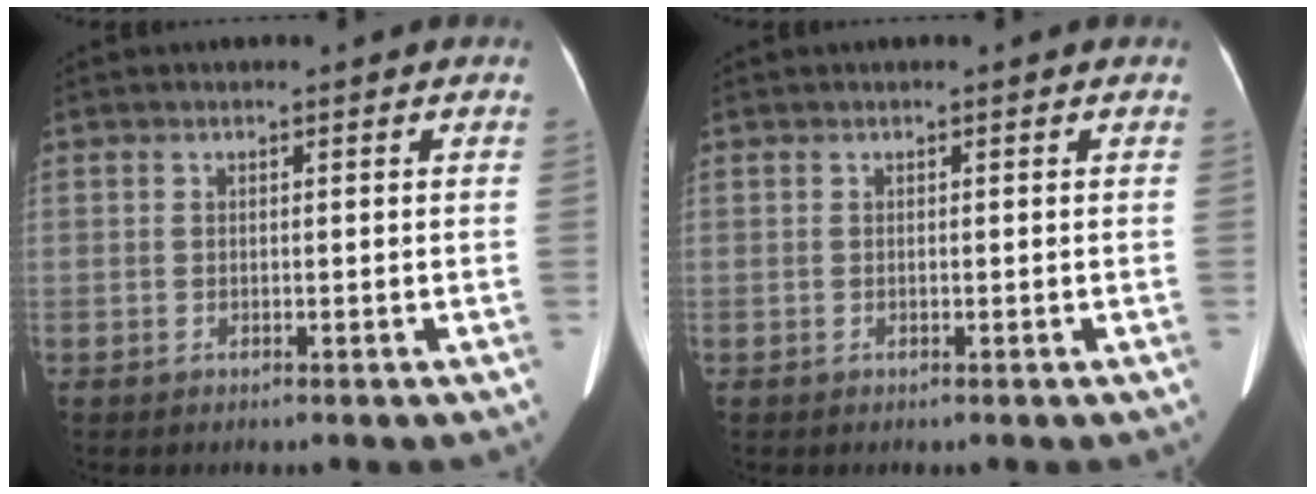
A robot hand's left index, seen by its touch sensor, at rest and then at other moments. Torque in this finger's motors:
{"motor_torque": [-0.13, 0.07, -0.01, -0.01]}